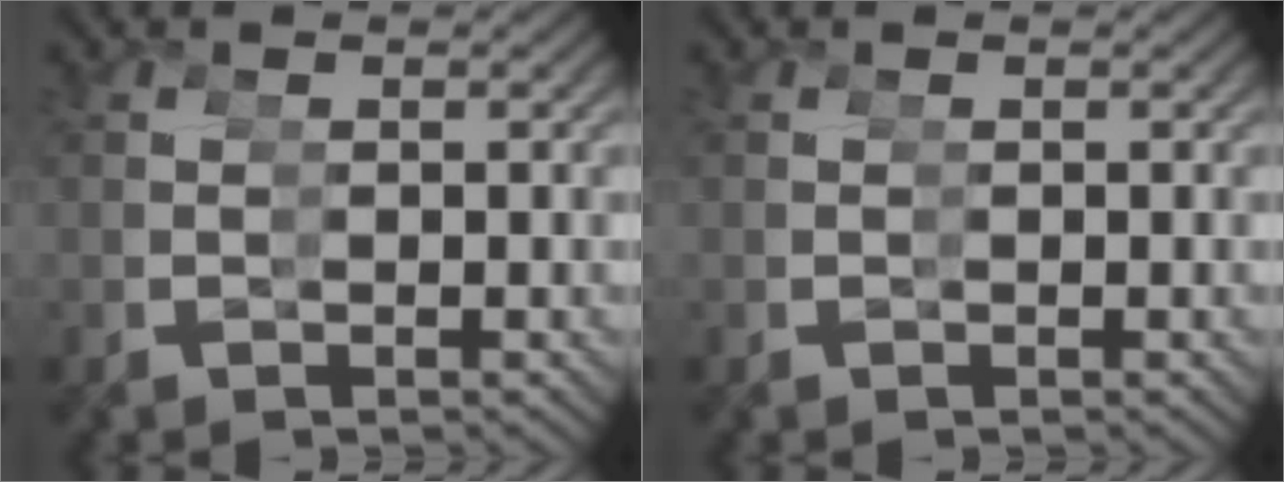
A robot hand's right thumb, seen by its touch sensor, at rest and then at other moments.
{"total": 0.0}